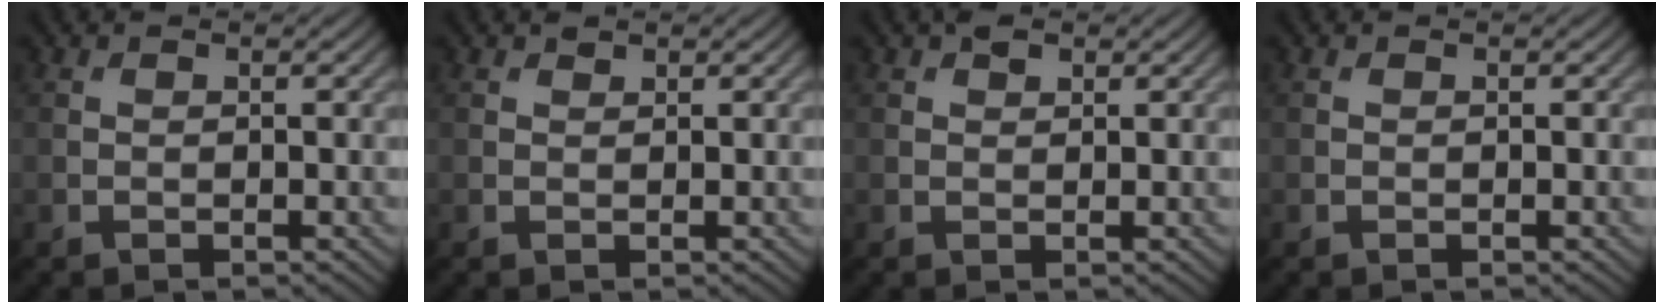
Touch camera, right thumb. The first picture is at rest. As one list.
[{"total": 0.6, "force": [0.5, 0.3, 0.1], "torque": [-0.001, -0.002, 0.011]}, {"total": 1.3, "force": [0.8, 0.8, 0.6], "torque": [-0.010, 0.001, 0.014]}, {"total": 0.0}]